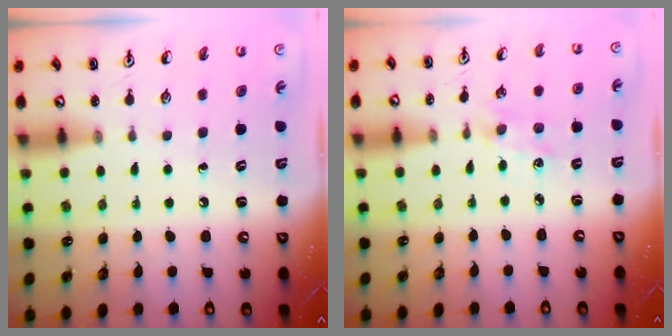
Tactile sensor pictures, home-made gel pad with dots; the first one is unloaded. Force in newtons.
{"total": 2.9, "press": 2.8, "slide": 0.5}